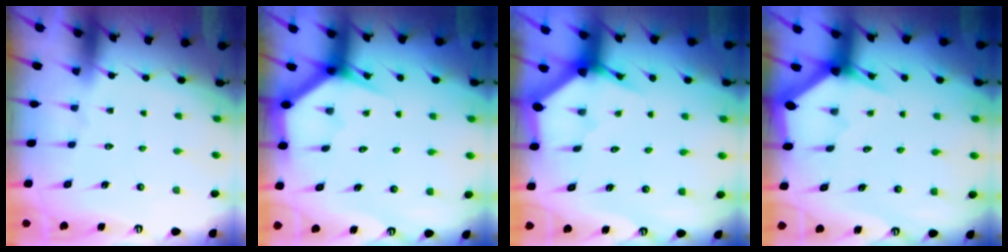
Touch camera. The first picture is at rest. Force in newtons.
{"total": 3.4, "press": 3.4, "slide": 0.3}
{"total": 3.4, "press": 3.4, "slide": 0.1}
{"total": 3.0, "press": 3.0, "slide": 0.1}